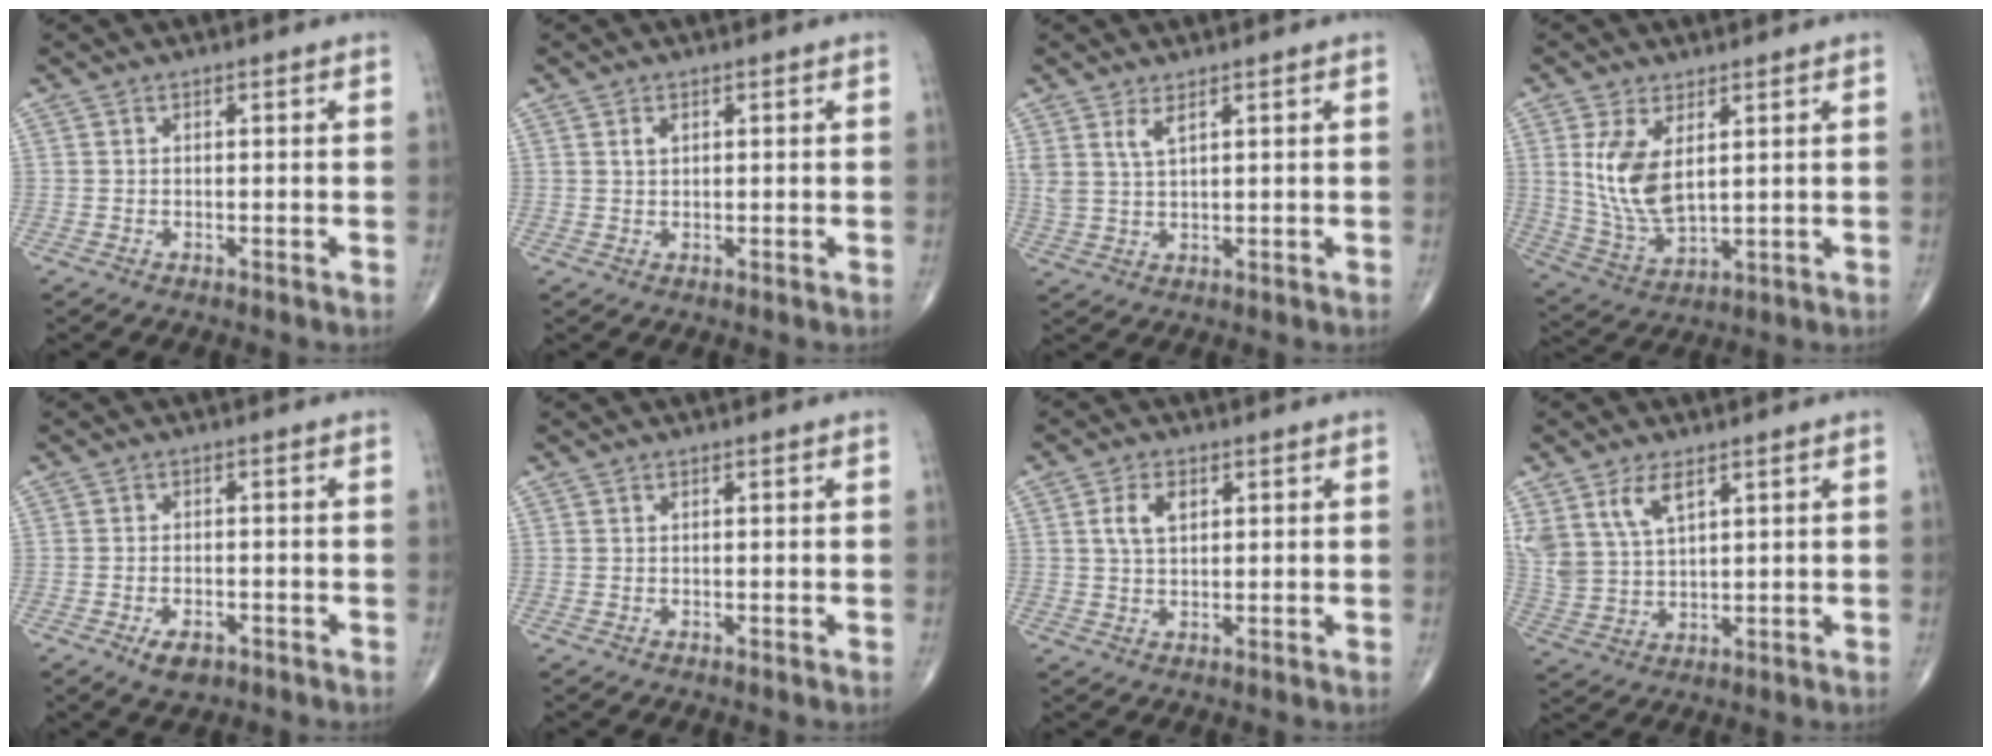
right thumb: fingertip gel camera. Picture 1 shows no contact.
{"total": 1.4, "force": [0.6, 0.8, 1.0], "torque": [-0.020, 0.002, 0.013]}
{"total": 3.5, "force": [2.1, 1.0, 2.5], "torque": [-0.054, -0.010, 0.050]}
{"total": 10.4, "force": [2.8, 5.2, 8.6], "torque": [-0.166, -0.018, 0.070]}
{"total": 4.0, "force": [-2.2, 2.1, 2.6], "torque": [-0.041, 0.003, -0.033]}
{"total": 0.0}
{"total": 4.5, "force": [1.5, 2.7, 3.4], "torque": [-0.063, 0.001, 0.028]}
{"total": 8.3, "force": [4.8, 4.1, 5.5], "torque": [-0.106, -0.014, 0.105]}